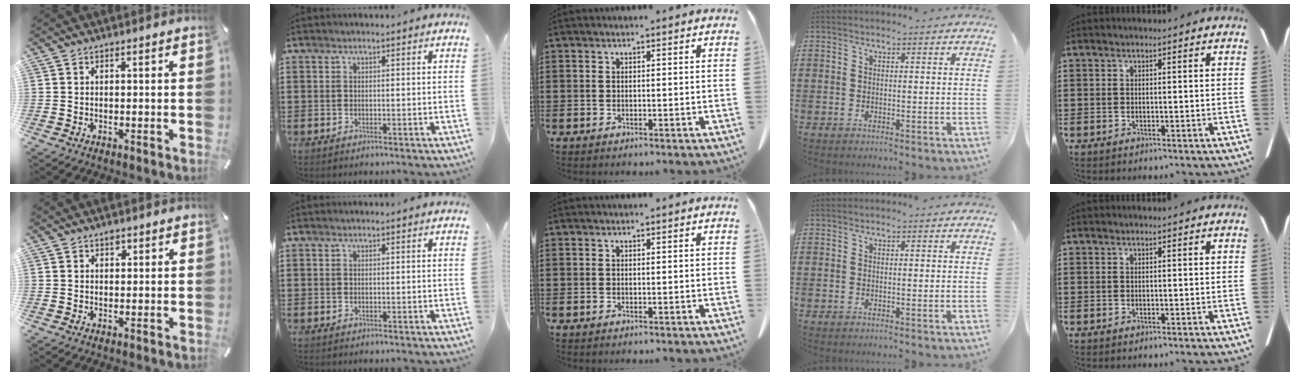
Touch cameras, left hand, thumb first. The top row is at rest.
{"thumb": {"total": 1.3, "force": [0.7, 0.9, 0.5], "torque": [-0.002, -0.002, 0.012]}}